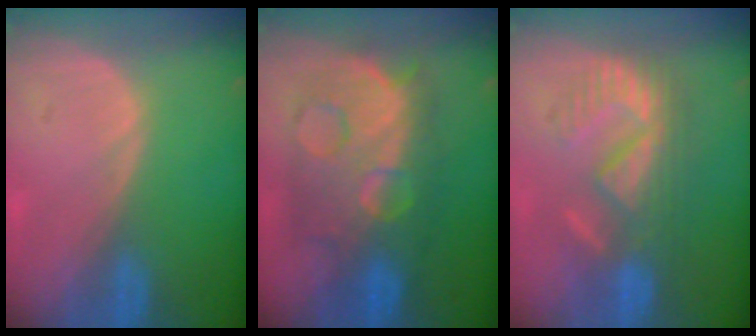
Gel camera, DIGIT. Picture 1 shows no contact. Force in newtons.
{"total": 11.7, "press": 11.6, "slide": 1.1}
{"total": 8.7, "press": 8.5, "slide": 1.7}